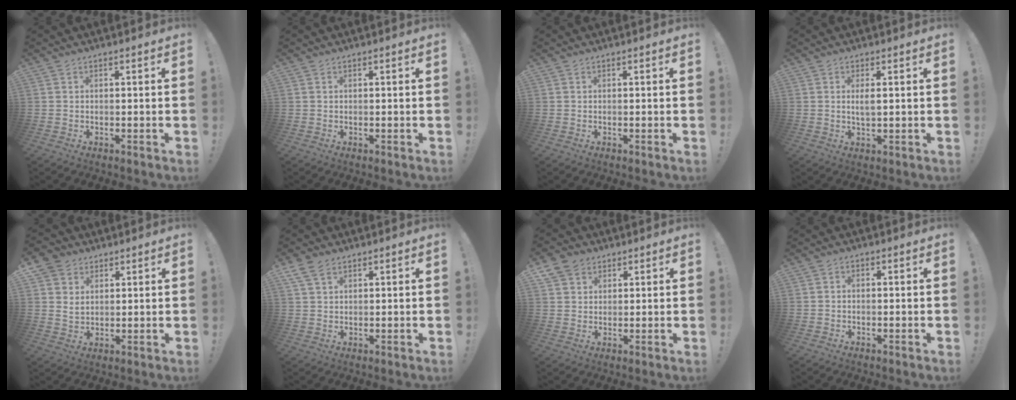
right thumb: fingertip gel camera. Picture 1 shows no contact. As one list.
[{"total": 0.0}, {"total": 0.0}, {"total": 2.8, "force": [0.7, 0.7, 2.6], "torque": [-0.035, -0.008, 0.009]}, {"total": 6.5, "force": [3.9, 4.8, 2.1], "torque": [-0.047, -0.014, 0.078]}, {"total": 4.6, "force": [3.0, 2.2, 2.7], "torque": [-0.058, -0.006, 0.059]}, {"total": 5.9, "force": [3.4, 4.6, 1.7], "torque": [-0.031, -0.012, 0.068]}, {"total": 0.7, "force": [-0.5, 0.4, 0.3], "torque": [-0.011, 0.004, -0.008]}]